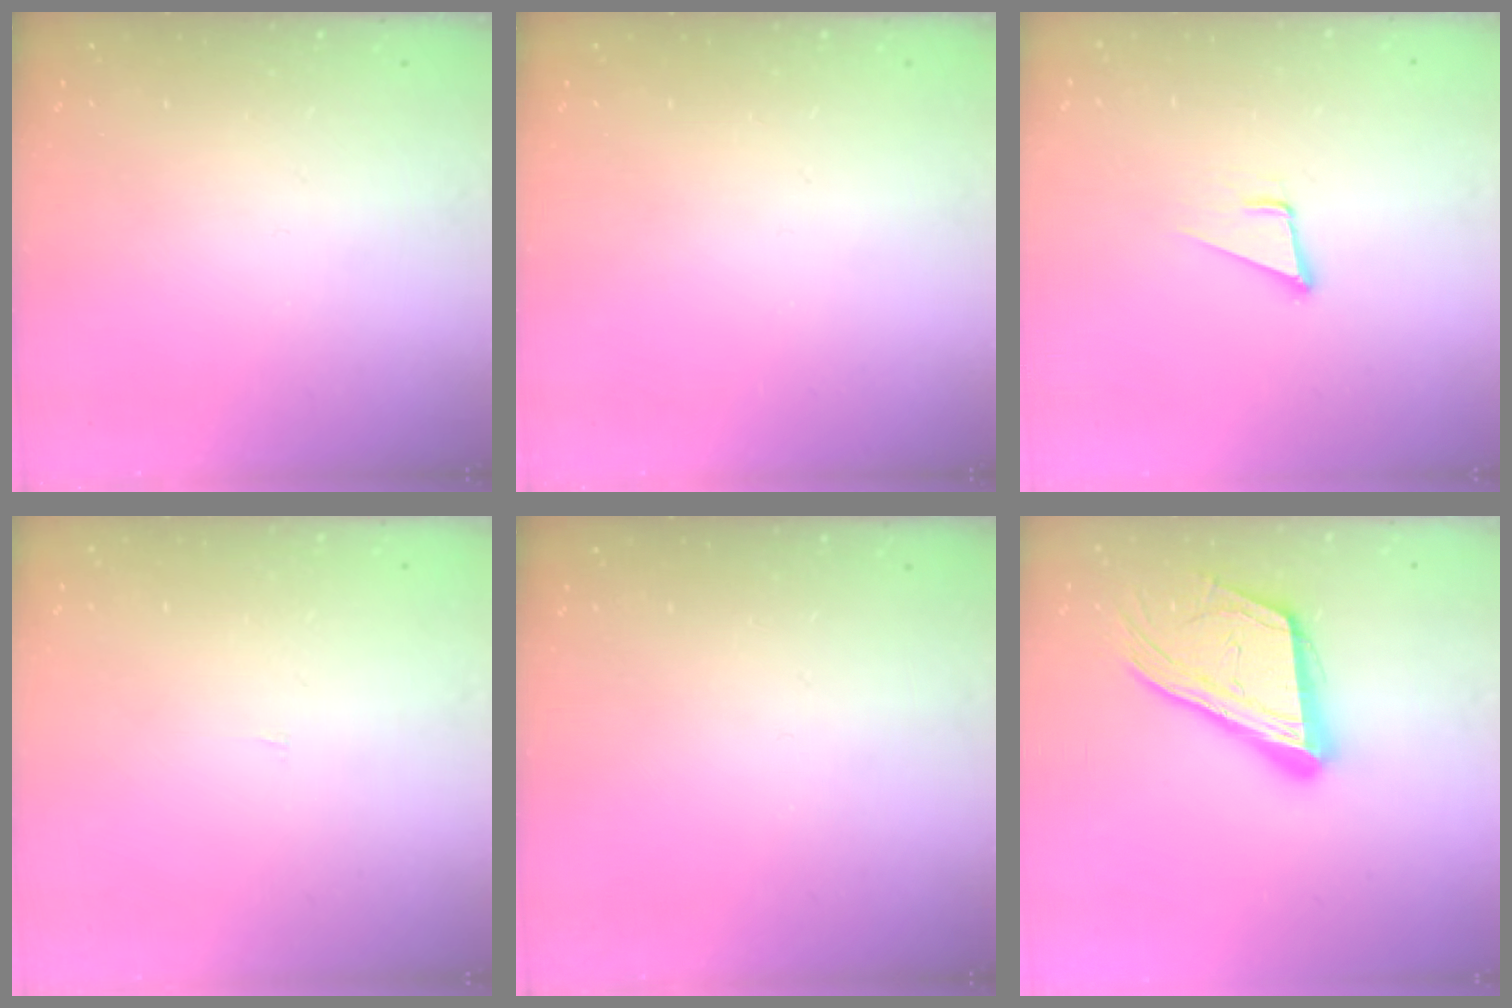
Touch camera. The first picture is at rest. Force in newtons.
{"total": 0.0}
{"total": 3.7, "press": 2.9, "slide": 2.2}
{"total": 1.8, "press": 1.8, "slide": 0.1}
{"total": 0.0}
{"total": 21.0, "press": 20.8, "slide": 2.7}